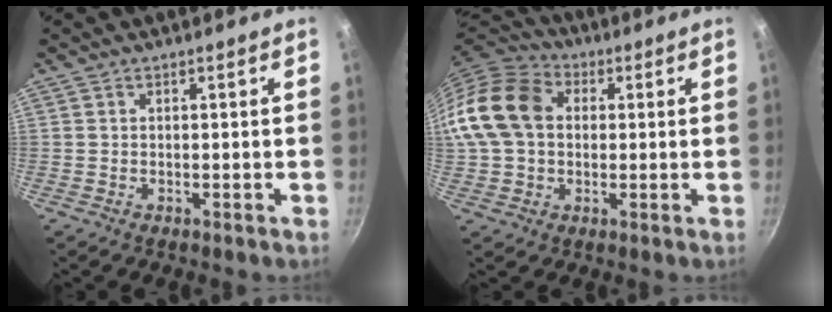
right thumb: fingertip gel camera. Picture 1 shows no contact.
{"total": 14.9, "force": [1.8, 11.4, 9.4], "torque": [-0.162, 0.030, 0.018]}